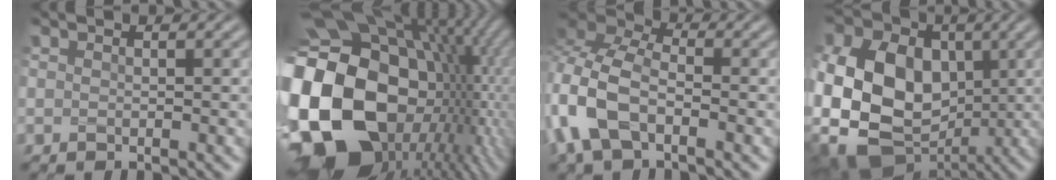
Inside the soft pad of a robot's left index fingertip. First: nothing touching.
{"total": 21.9, "force": [-2.6, 16.5, 14.2], "torque": [-0.304, -0.026, -0.019]}
{"total": 7.7, "force": [-2.9, 4.5, 5.5], "torque": [-0.145, 0.004, -0.073]}
{"total": 14.2, "force": [-0.9, 11.2, 8.6], "torque": [-0.172, -0.005, -0.021]}